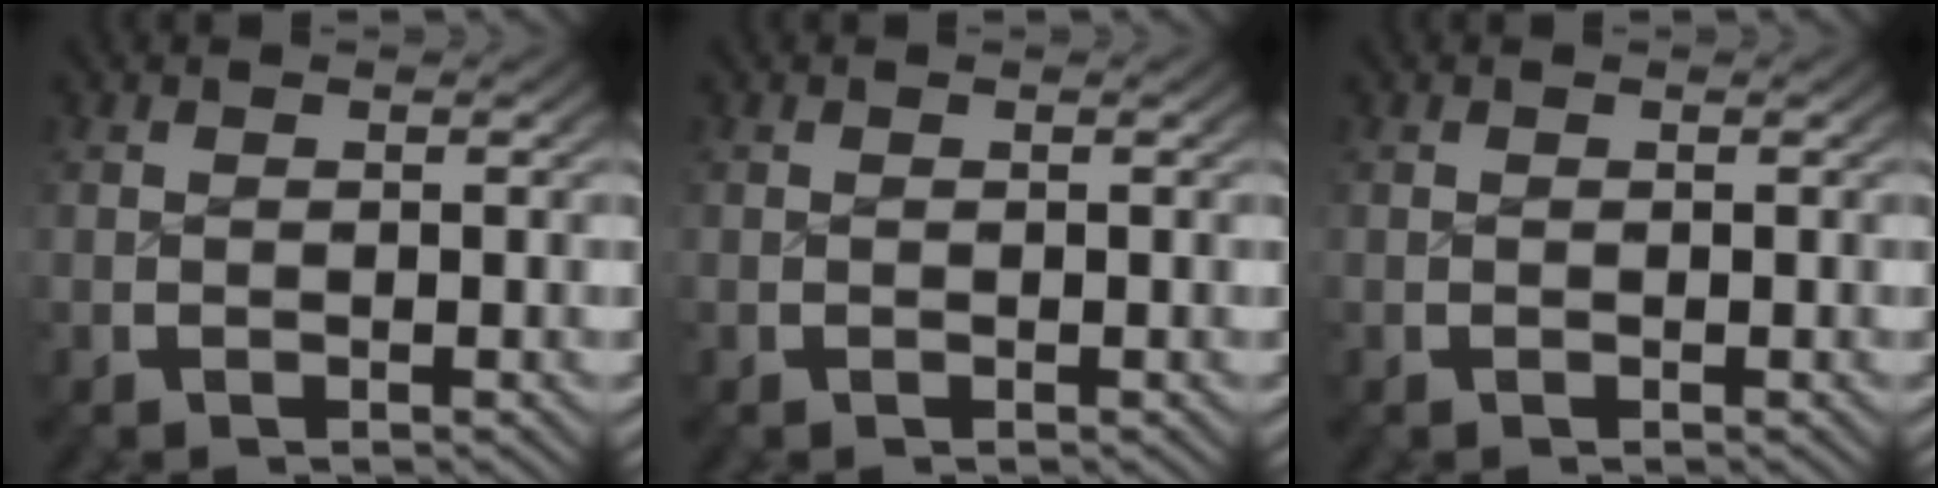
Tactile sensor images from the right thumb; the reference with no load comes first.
{"total": 0.0}
{"total": 0.0}